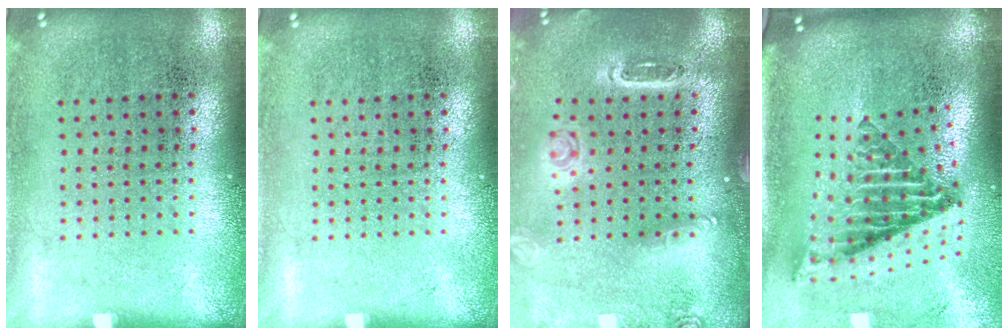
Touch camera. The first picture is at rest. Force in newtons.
{"total": 0.0}
{"total": 1.5, "press": 1.5, "slide": 0.1}
{"total": 2.9, "press": 1.8, "slide": 2.3}